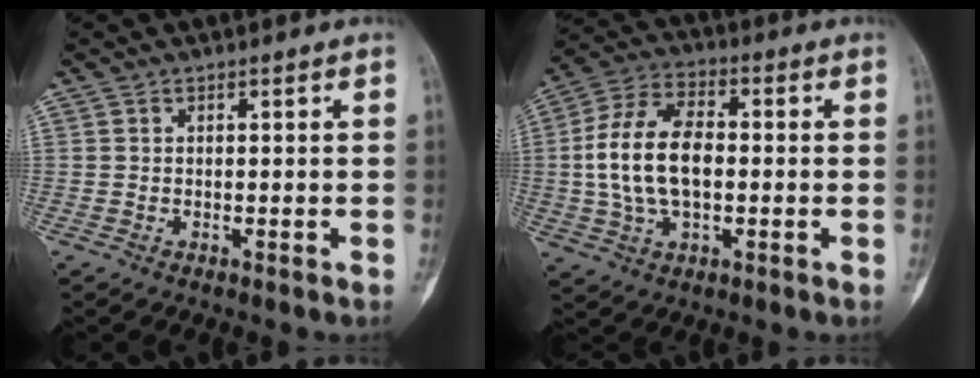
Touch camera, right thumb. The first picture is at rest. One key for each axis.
{"total": 14.4, "fx": -0.1, "fy": 8.3, "fz": 11.7, "tx": -0.227, "ty": 0.022, "tz": -0.006}